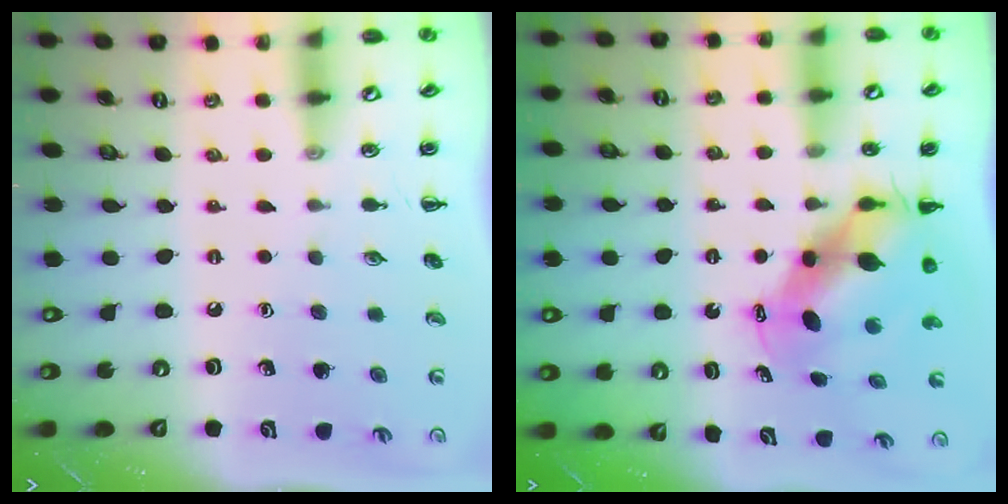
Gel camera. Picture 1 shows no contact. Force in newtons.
{"total": 7.8, "press": 7.6, "slide": 1.8}